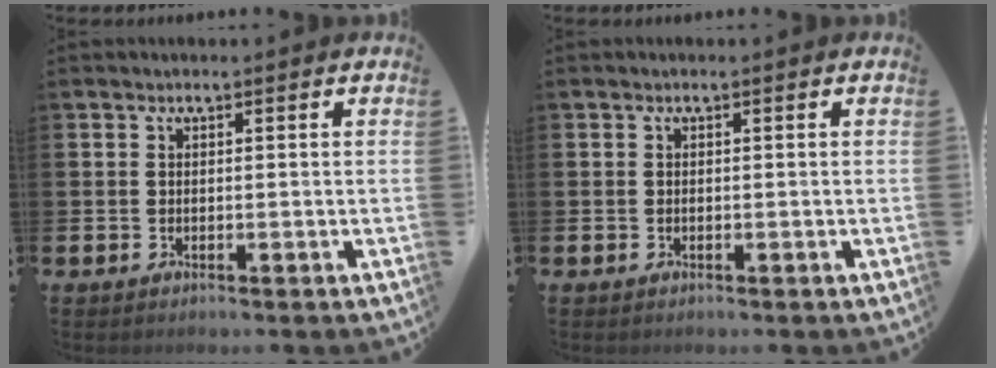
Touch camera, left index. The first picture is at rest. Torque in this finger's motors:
{"motor_torque": [0.03, 0.01, -0.04, -0.01]}